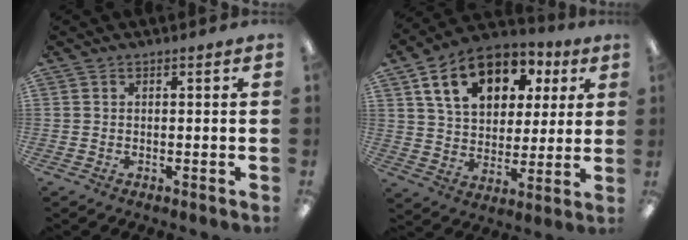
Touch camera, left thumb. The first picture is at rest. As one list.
[{"total": 16.3, "force": [8.2, 11.1, 8.8], "torque": [-0.149, -0.017, 0.148]}]